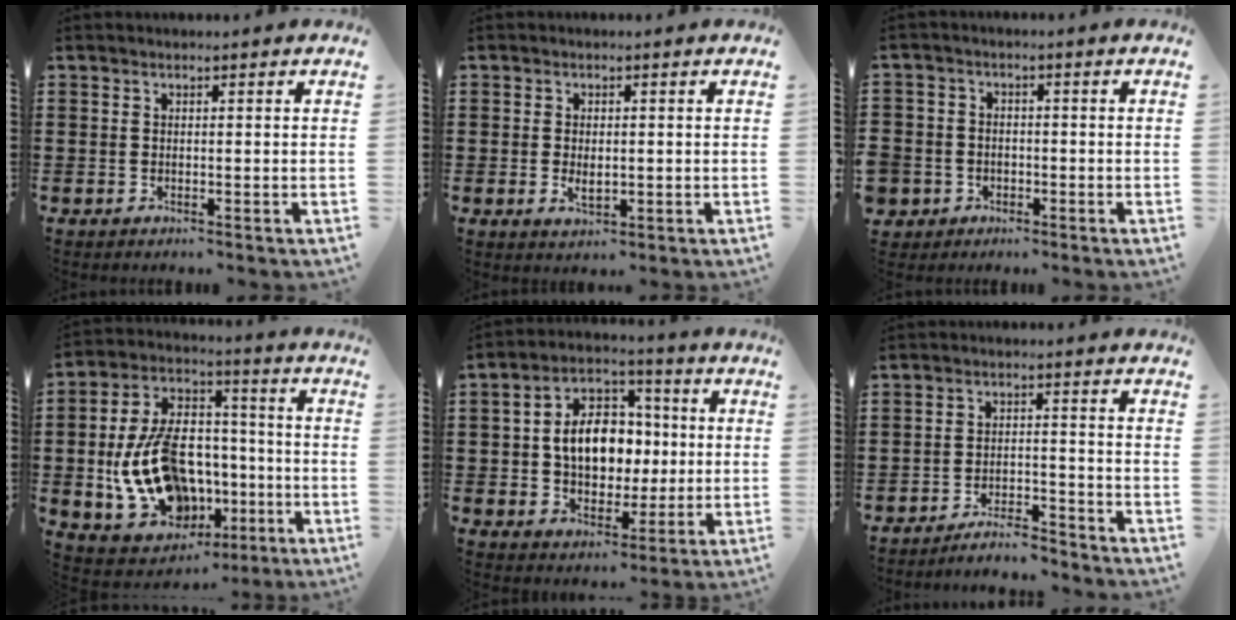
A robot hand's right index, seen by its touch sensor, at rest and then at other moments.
{"total": 2.3, "force": [-0.2, 1.2, 2.0], "torque": [-0.030, 0.000, -0.005]}
{"total": 3.3, "force": [-1.6, 2.8, 0.3], "torque": [-0.024, 0.005, -0.039]}
{"total": 16.5, "force": [-3.0, 11.6, 11.4], "torque": [-0.259, 0.002, -0.050]}
{"total": 9.9, "force": [0.2, 7.2, 6.9], "torque": [-0.128, 0.016, 0.000]}
{"total": 4.0, "force": [-4.0, 0.3, 0.7], "torque": [-0.016, 0.008, -0.082]}